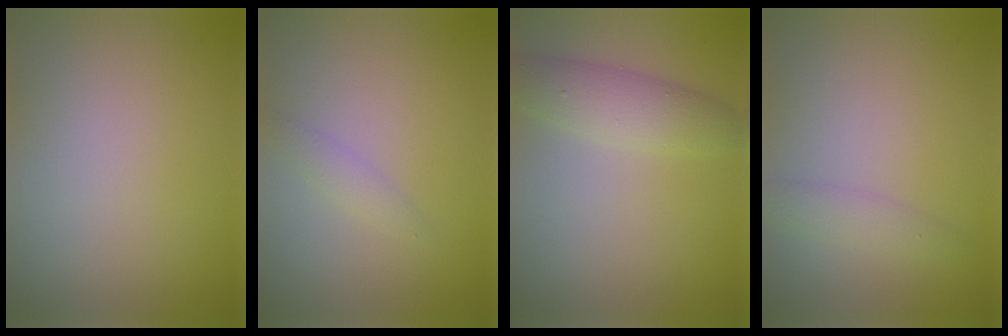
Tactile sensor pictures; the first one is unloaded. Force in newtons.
{"total": 1.2, "press": 1.2, "slide": 0.0}
{"total": 3.4, "press": 3.4, "slide": 0.1}
{"total": 1.7, "press": 1.7, "slide": 0.1}